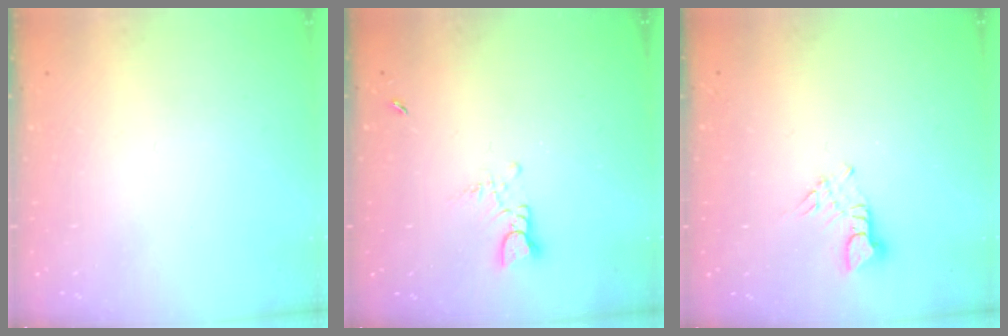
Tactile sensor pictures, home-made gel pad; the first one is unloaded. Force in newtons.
{"total": 2.9, "press": 2.9, "slide": 0.2}
{"total": 2.5, "press": 2.5, "slide": 0.4}